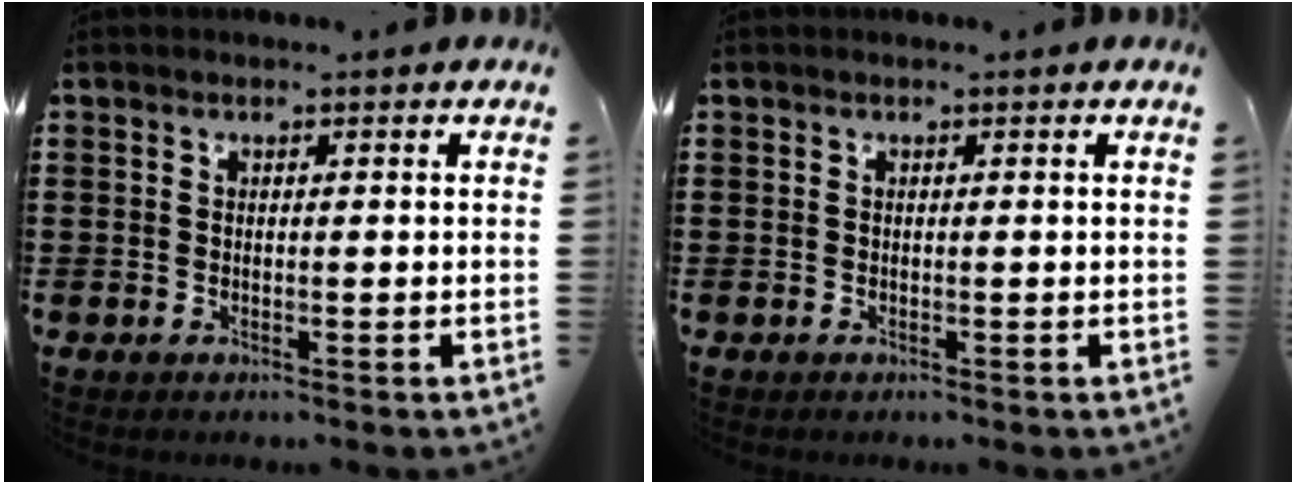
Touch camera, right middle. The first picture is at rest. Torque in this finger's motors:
{"motor_torque": [-0.15, -0.32, 0.00, -0.01]}